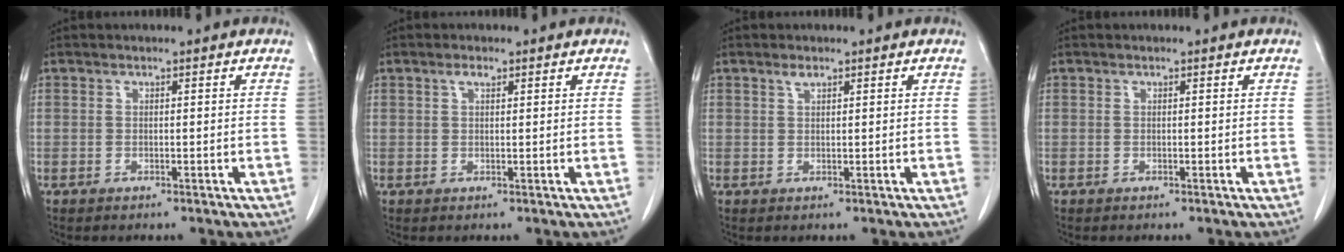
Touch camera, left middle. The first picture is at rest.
{"total": 1.3, "force": [0.8, 0.4, 0.9], "torque": [-0.018, 0.004, 0.014]}
{"total": 1.1, "force": [0.8, 0.3, 0.7], "torque": [-0.017, 0.003, 0.017]}
{"total": 0.0}